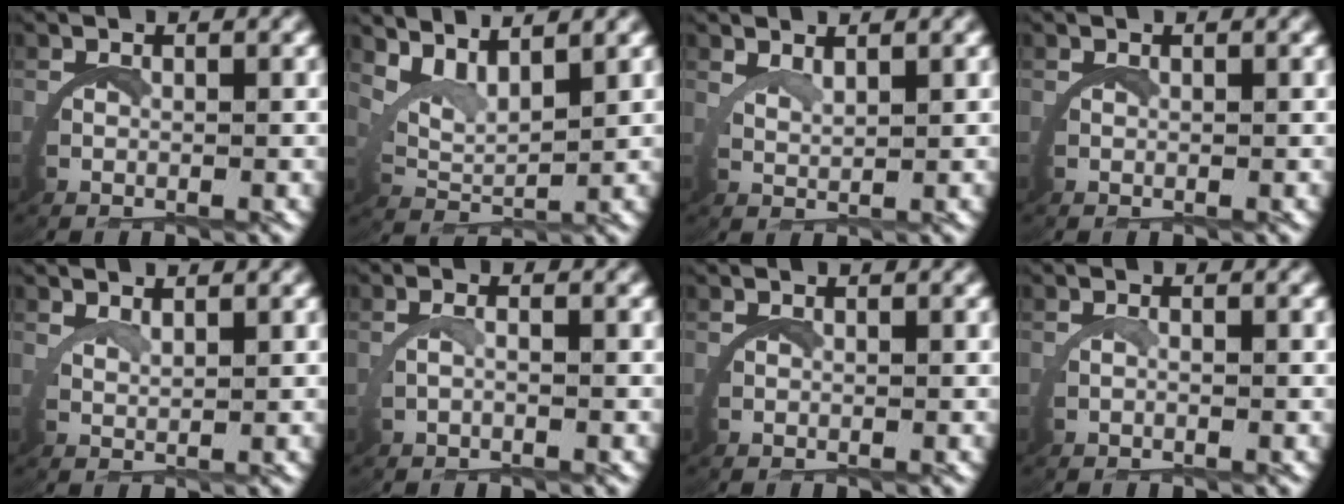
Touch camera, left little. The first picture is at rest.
{"total": 4.6, "force": [3.3, 2.0, 2.5], "torque": [-0.070, -0.002, 0.054]}
{"total": 2.3, "force": [2.1, -0.8, 0.2], "torque": [-0.013, -0.003, 0.042]}
{"total": 0.0}
{"total": 2.1, "force": [1.8, -1.0, 0.1], "torque": [-0.008, -0.002, 0.036]}
{"total": 1.3, "force": [-0.6, -0.1, 1.1], "torque": [-0.031, -0.002, -0.006]}
{"total": 0.0}
{"total": 0.7, "force": [-0.6, -0.3, 0.4], "torque": [-0.014, -0.002, -0.006]}